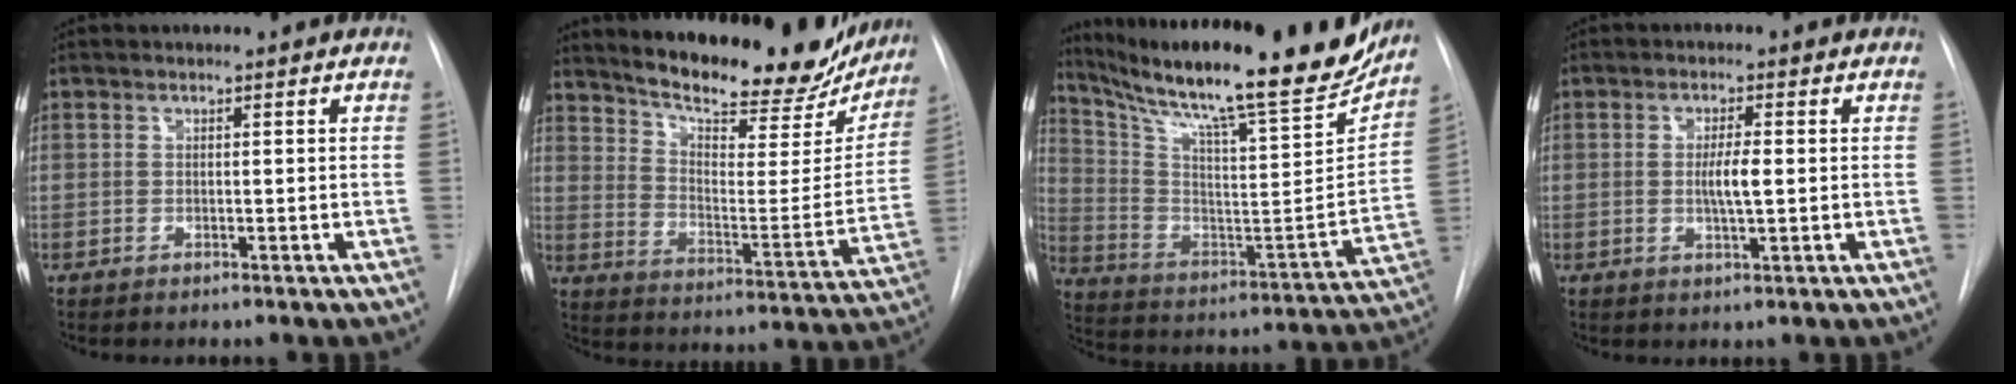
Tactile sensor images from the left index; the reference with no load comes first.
{"total": 23.7, "force": [20.6, 6.2, 9.8], "torque": [-0.145, -0.040, 0.275]}
{"total": 27.7, "force": [23.0, 3.2, 15.2], "torque": [-0.266, -0.050, 0.340]}
{"total": 3.6, "force": [-0.1, 0.4, 3.6], "torque": [-0.064, -0.006, -0.003]}